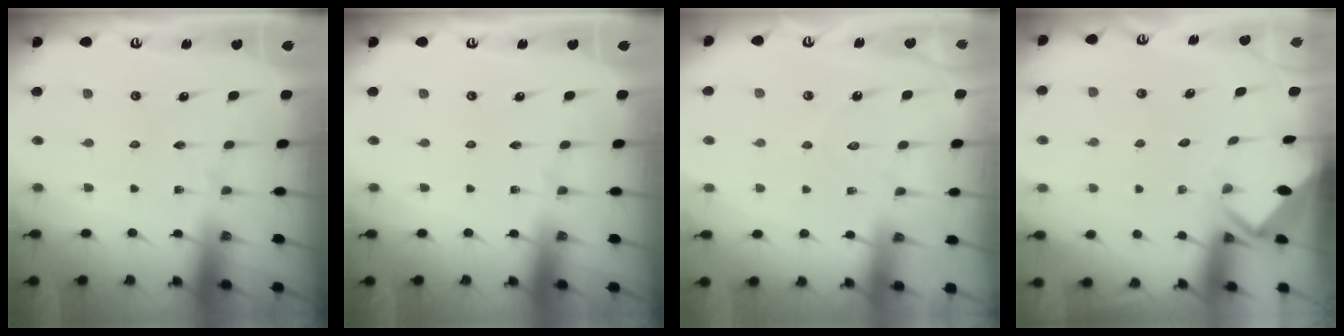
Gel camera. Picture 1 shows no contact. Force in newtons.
{"total": 0.0}
{"total": 4.0, "press": 4.0, "slide": 0.3}
{"total": 3.5, "press": 3.5, "slide": 0.2}